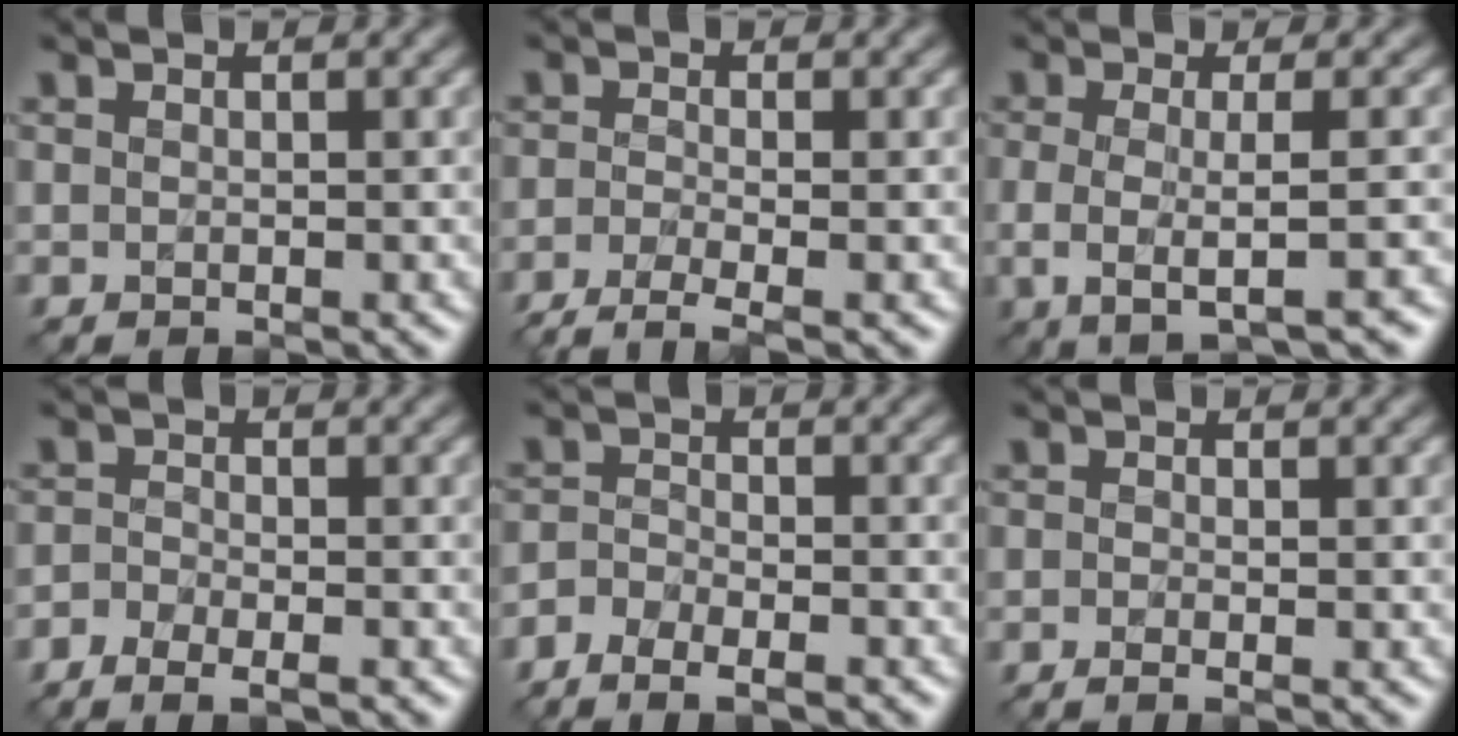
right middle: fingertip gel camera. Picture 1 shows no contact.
{"total": 3.3, "force": [-2.3, 0.7, 2.3], "torque": [-0.043, -0.009, -0.056]}
{"total": 4.3, "force": [-0.8, 1.2, 4.0], "torque": [-0.066, -0.011, -0.016]}
{"total": 4.4, "force": [-3.1, 1.9, 2.5], "torque": [-0.024, -0.014, -0.043]}
{"total": 5.9, "force": [-4.5, 2.5, 2.9], "torque": [-0.030, -0.014, -0.066]}
{"total": 1.3, "force": [-0.8, 0.3, 0.9], "torque": [-0.012, -0.010, -0.019]}